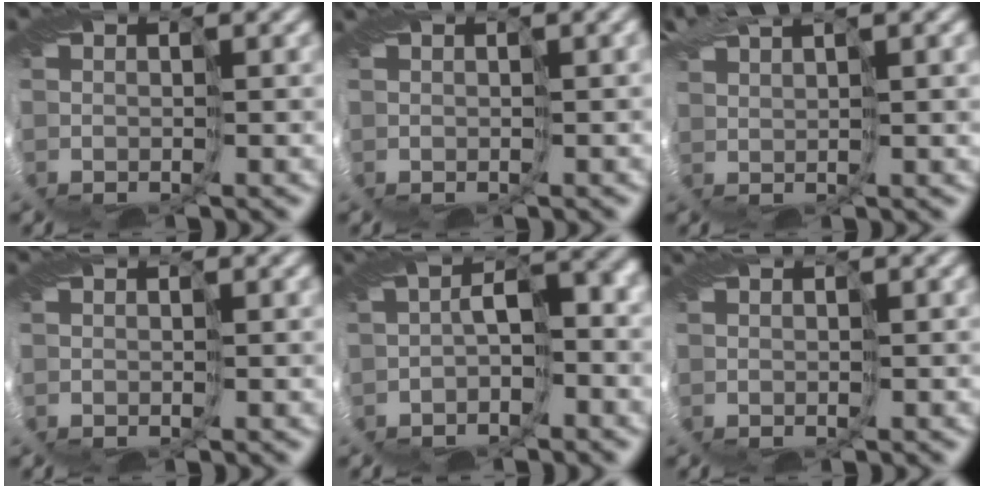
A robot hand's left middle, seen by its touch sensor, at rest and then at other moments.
{"total": 3.7, "force": [1.6, 1.0, 3.2], "torque": [-0.053, 0.012, 0.033]}
{"total": 7.3, "force": [4.6, 2.0, 5.3], "torque": [-0.104, 0.023, 0.086]}
{"total": 0.0}
{"total": 6.2, "force": [-0.7, 3.4, 5.1], "torque": [-0.068, 0.019, -0.009]}
{"total": 2.2, "force": [1.1, 0.7, 1.8], "torque": [-0.029, 0.008, 0.025]}